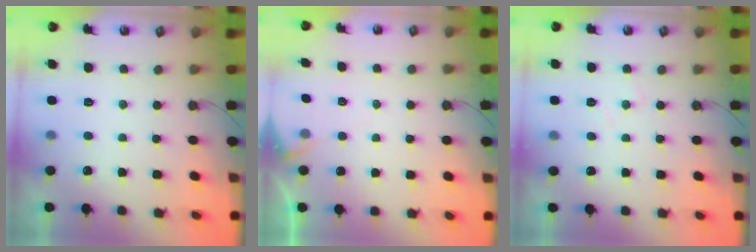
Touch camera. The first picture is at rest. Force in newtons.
{"total": 4.6, "press": 4.5, "slide": 0.6}
{"total": 7.1, "press": 7.0, "slide": 0.9}